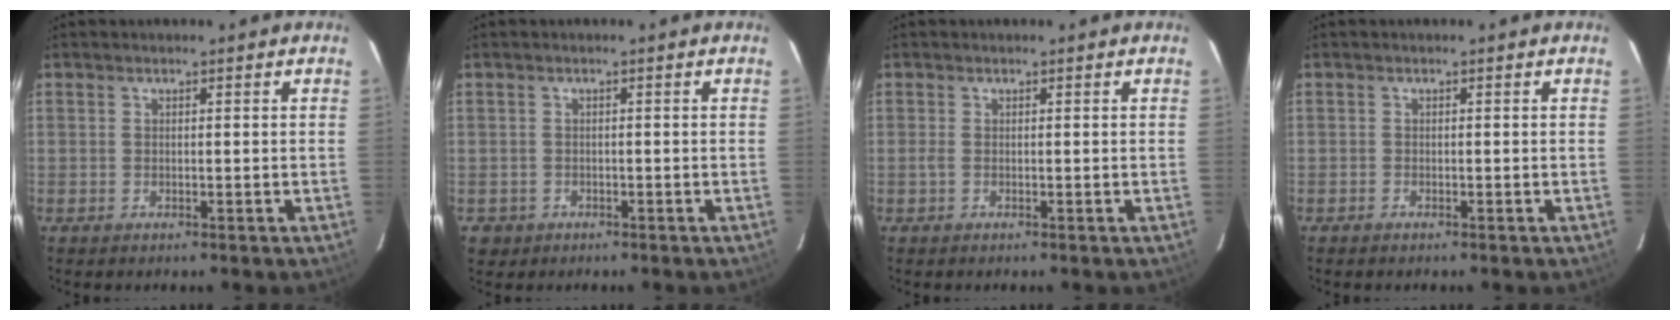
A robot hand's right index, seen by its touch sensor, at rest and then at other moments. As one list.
[{"total": 2.9, "force": [-1.0, 2.7, 0.5], "torque": [-0.015, 0.004, -0.009]}, {"total": 0.7, "force": [-0.1, 0.1, 0.7], "torque": [-0.017, 0.000, -0.004]}, {"total": 0.6, "force": [-0.5, 0.2, 0.1], "torque": [-0.002, 0.002, -0.011]}]